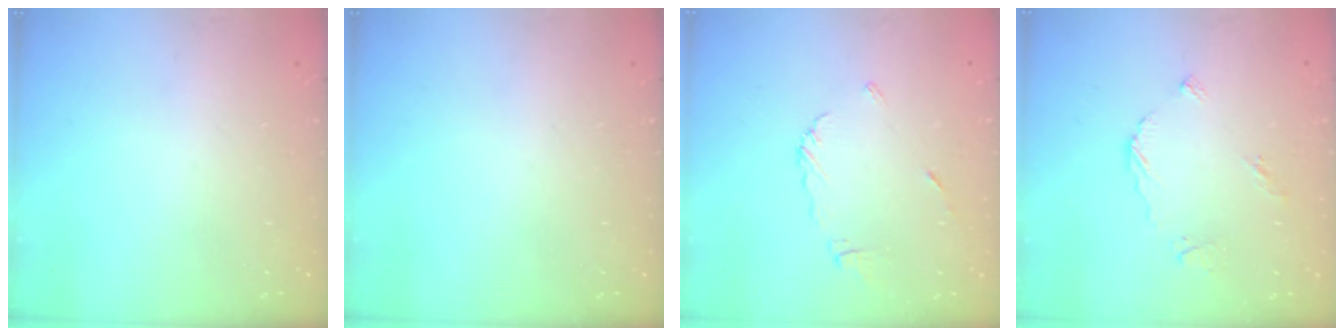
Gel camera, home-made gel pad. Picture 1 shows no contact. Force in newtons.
{"total": 0.0}
{"total": 7.1, "press": 7.1, "slide": 0.5}
{"total": 5.2, "press": 5.2, "slide": 0.1}